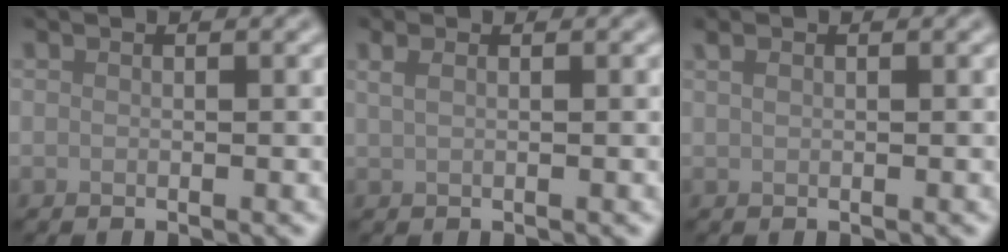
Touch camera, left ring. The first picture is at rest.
{"total": 1.4, "force": [0.7, 0.6, 1.0], "torque": [-0.019, -0.002, 0.011]}
{"total": 0.7, "force": [0.4, 0.3, 0.5], "torque": [-0.012, 0.003, 0.010]}